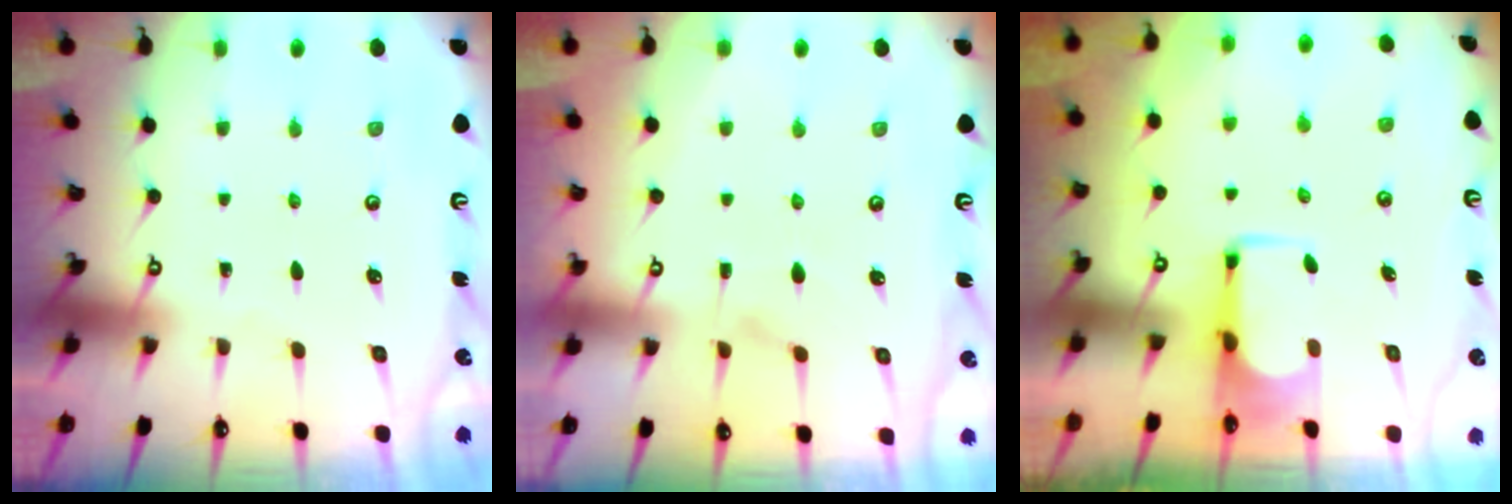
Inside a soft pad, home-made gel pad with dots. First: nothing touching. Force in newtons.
{"total": 2.4, "press": 2.3, "slide": 0.7}
{"total": 3.2, "press": 3.1, "slide": 0.4}